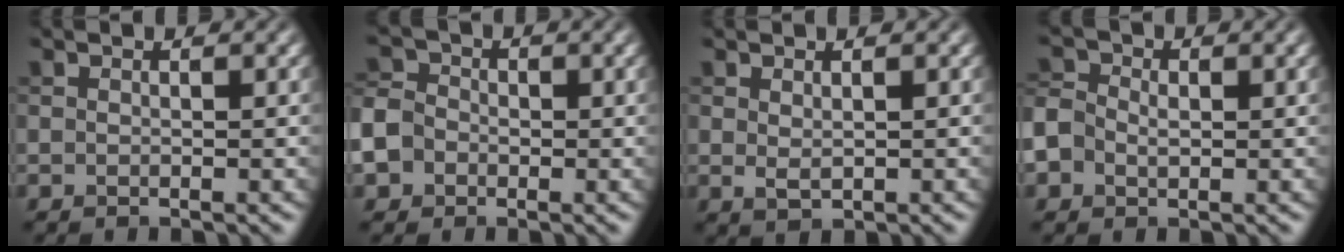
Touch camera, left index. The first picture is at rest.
{"total": 7.1, "force": [-2.7, 5.9, 3.0], "torque": [-0.076, -0.009, -0.072]}
{"total": 1.3, "force": [0.5, 0.7, 1.0], "torque": [-0.018, -0.003, 0.014]}
{"total": 4.2, "force": [-0.3, 3.3, 2.5], "torque": [-0.044, 0.009, -0.012]}